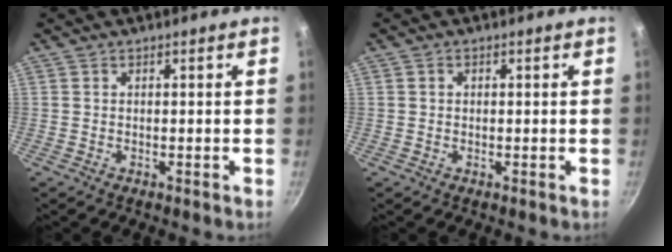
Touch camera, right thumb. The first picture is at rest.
{"total": 0.8, "force": [0.1, 0.7, 0.3], "torque": [-0.004, 0.005, 0.001]}